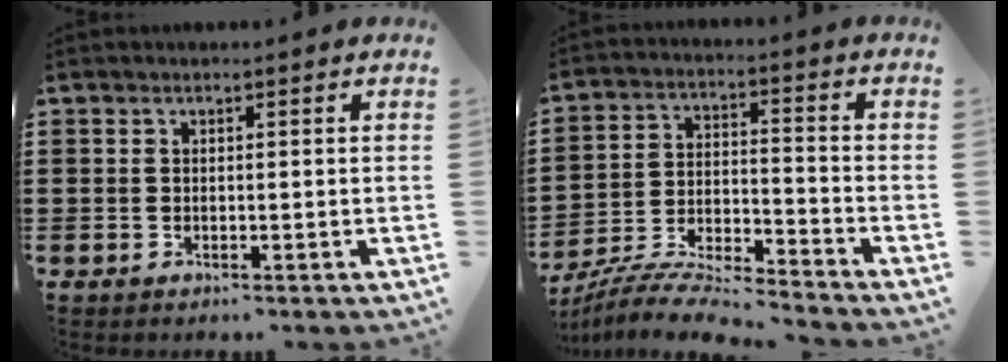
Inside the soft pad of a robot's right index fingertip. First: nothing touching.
{"total": 7.2, "force": [-6.9, 0.0, 1.9], "torque": [-0.050, -0.009, -0.140]}